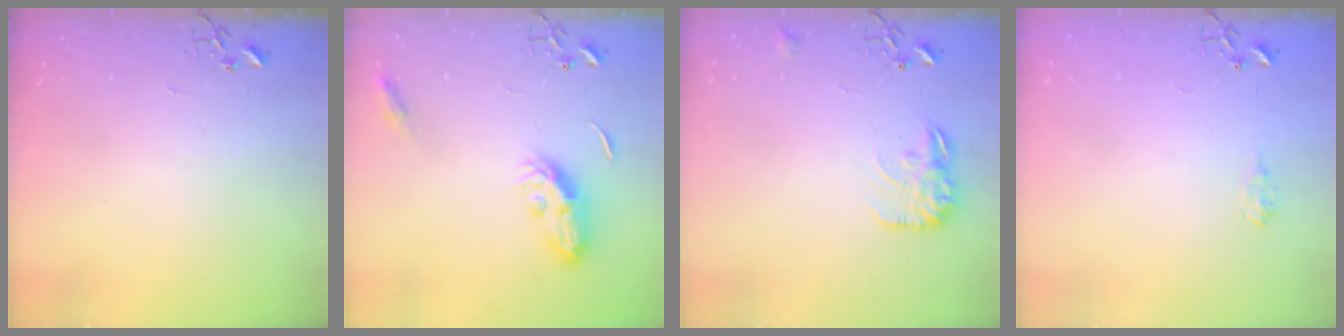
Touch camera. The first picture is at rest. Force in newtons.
{"total": 10.4, "press": 10.4, "slide": 0.1}
{"total": 11.7, "press": 11.7, "slide": 0.4}
{"total": 6.2, "press": 6.1, "slide": 0.8}